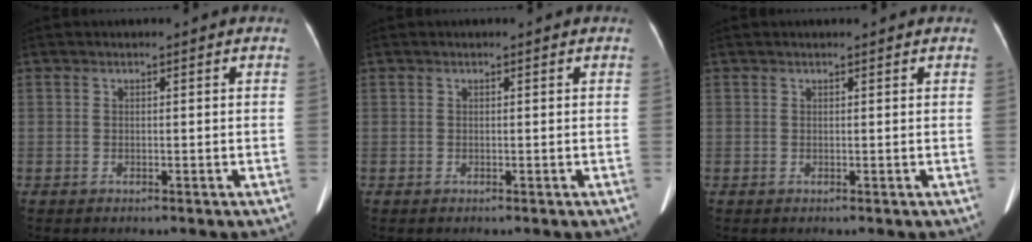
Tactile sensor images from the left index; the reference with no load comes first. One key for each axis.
{"total": 0.6, "fx": 0.5, "fy": 0.0, "fz": 0.2, "tx": -0.009, "ty": 0.011, "tz": 0.008}
{"total": 2.3, "fx": 2.1, "fy": 0.3, "fz": 0.9, "tx": -0.012, "ty": 0.020, "tz": 0.027}